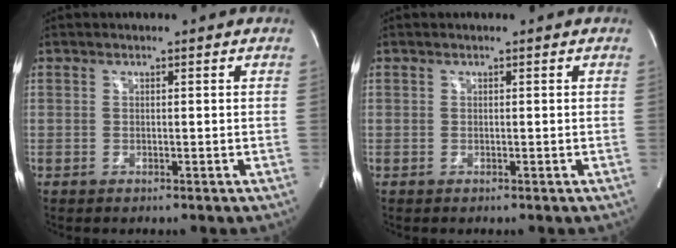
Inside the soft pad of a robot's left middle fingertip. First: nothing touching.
{"total": 0.0}